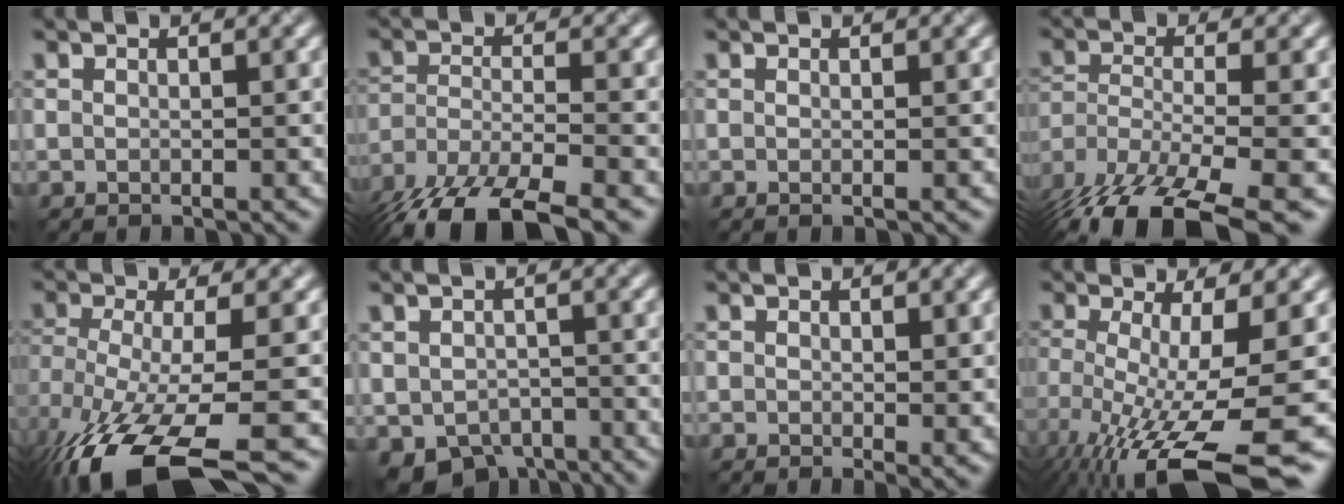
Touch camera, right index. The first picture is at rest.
{"total": 11.2, "force": [-8.3, 3.5, 6.7], "torque": [-0.143, -0.024, -0.151]}
{"total": 0.7, "force": [0.0, 0.1, 0.7], "torque": [-0.010, -0.005, -0.002]}
{"total": 13.6, "force": [-9.7, 4.5, 8.4], "torque": [-0.178, -0.041, -0.147]}
{"total": 11.0, "force": [-6.5, 2.9, 8.4], "torque": [-0.165, -0.017, -0.112]}
{"total": 5.1, "force": [-3.0, 3.2, 2.6], "torque": [-0.043, -0.017, -0.048]}
{"total": 1.7, "force": [0.4, 0.4, 1.6], "torque": [-0.017, -0.013, 0.008]}
{"total": 12.7, "force": [-5.3, 3.6, 10.9], "torque": [-0.199, -0.034, -0.082]}